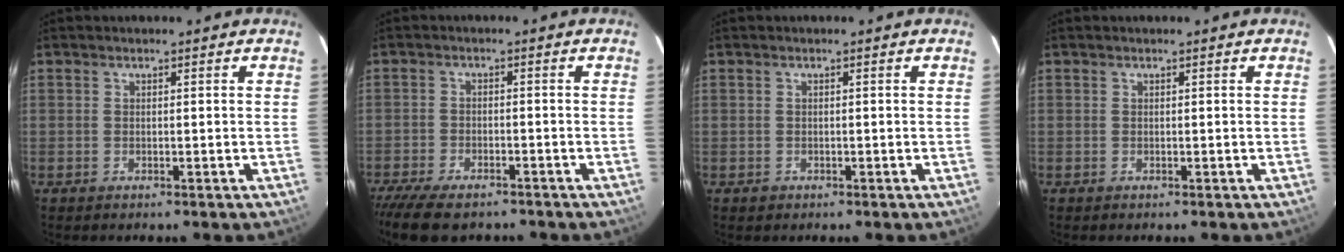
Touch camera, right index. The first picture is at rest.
{"total": 9.7, "force": [-8.1, 3.2, 4.3], "torque": [-0.109, -0.030, -0.140]}
{"total": 1.1, "force": [-0.6, 0.9, 0.1], "torque": [0.002, 0.000, -0.005]}
{"total": 0.0}